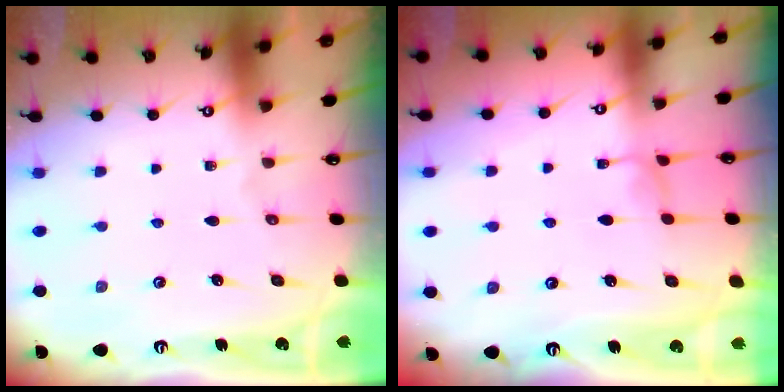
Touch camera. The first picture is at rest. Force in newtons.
{"total": 0.5, "press": 0.3, "slide": 0.4}